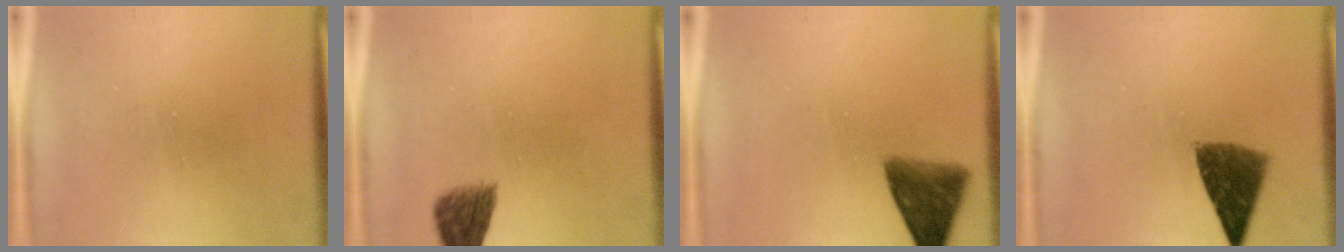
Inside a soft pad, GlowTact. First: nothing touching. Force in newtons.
{"total": 3.7}
{"total": 7.0}
{"total": 7.2}